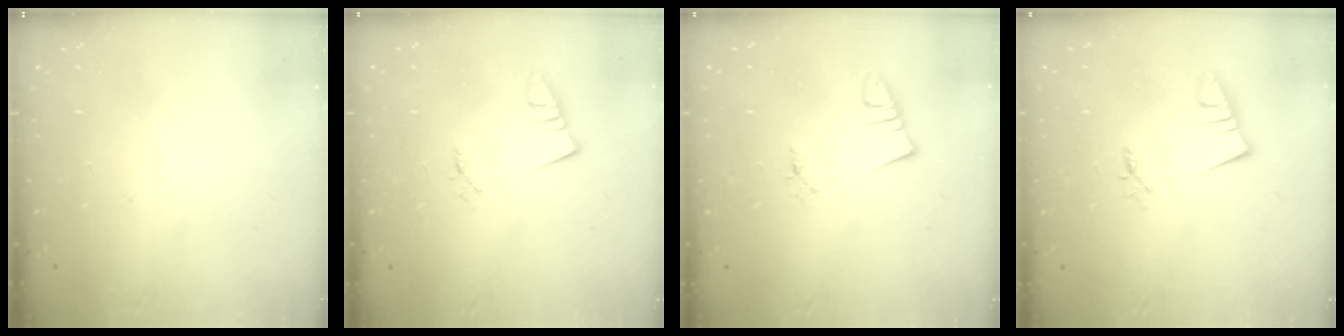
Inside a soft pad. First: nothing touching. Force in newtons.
{"total": 1.3, "press": 1.3, "slide": 0.0}
{"total": 0.9, "press": 0.9, "slide": 0.1}
{"total": 2.4, "press": 2.4, "slide": 0.3}